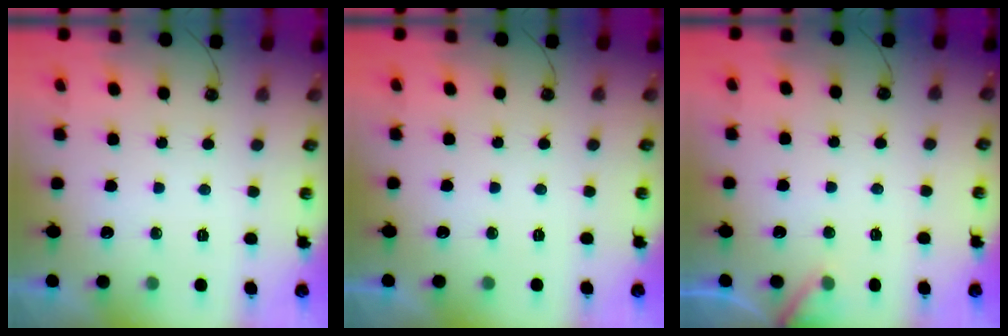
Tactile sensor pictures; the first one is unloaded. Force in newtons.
{"total": 0.0}
{"total": 6.6, "press": 6.6, "slide": 0.3}